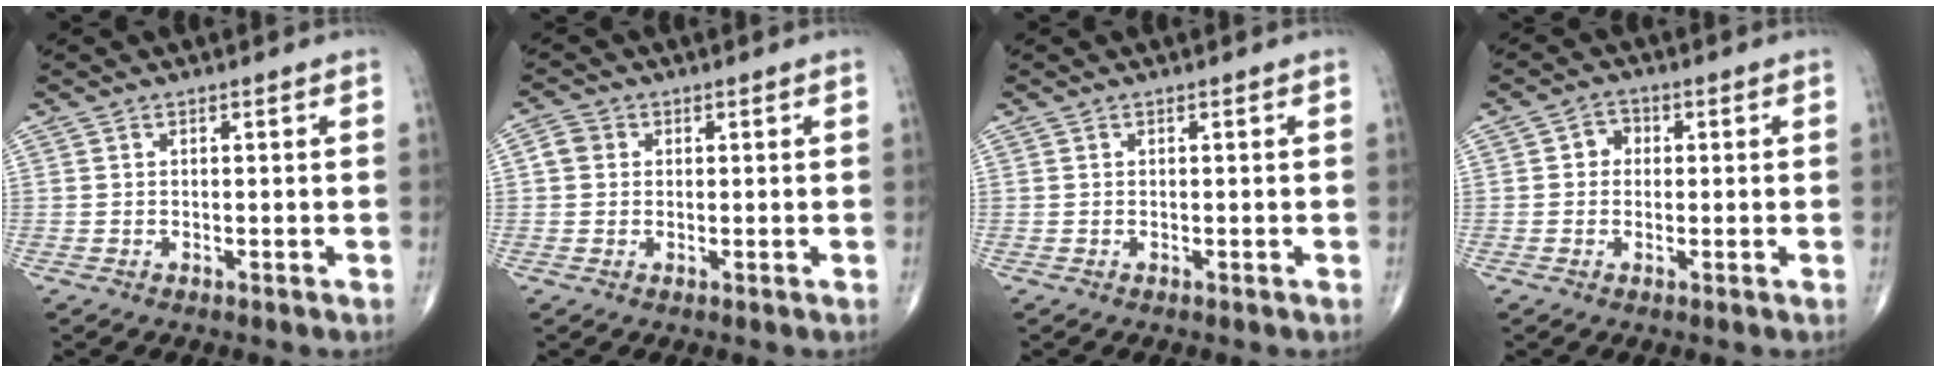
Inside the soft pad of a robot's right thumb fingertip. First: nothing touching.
{"total": 2.9, "force": [0.4, 2.6, 1.2], "torque": [-0.014, 0.007, 0.002]}
{"total": 0.0}
{"total": 3.0, "force": [0.2, 2.6, 1.3], "torque": [0.001, 0.009, -0.005]}